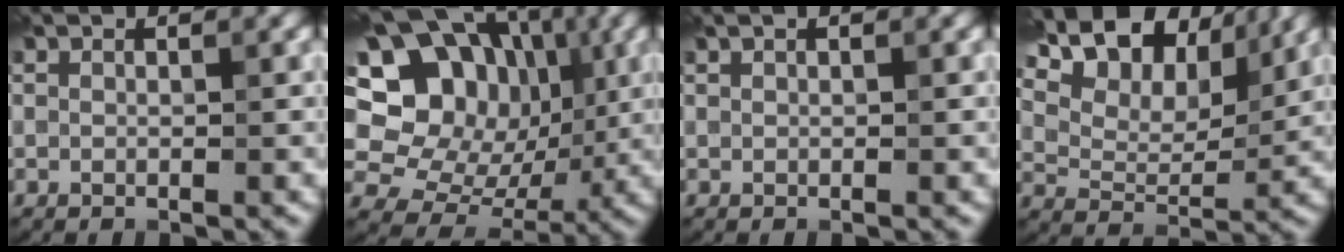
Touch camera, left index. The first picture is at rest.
{"total": 19.5, "force": [5.5, 16.1, 9.5], "torque": [-0.190, 0.062, 0.079]}
{"total": 0.0}
{"total": 14.8, "force": [9.7, 7.5, 8.2], "torque": [-0.169, 0.034, 0.160]}